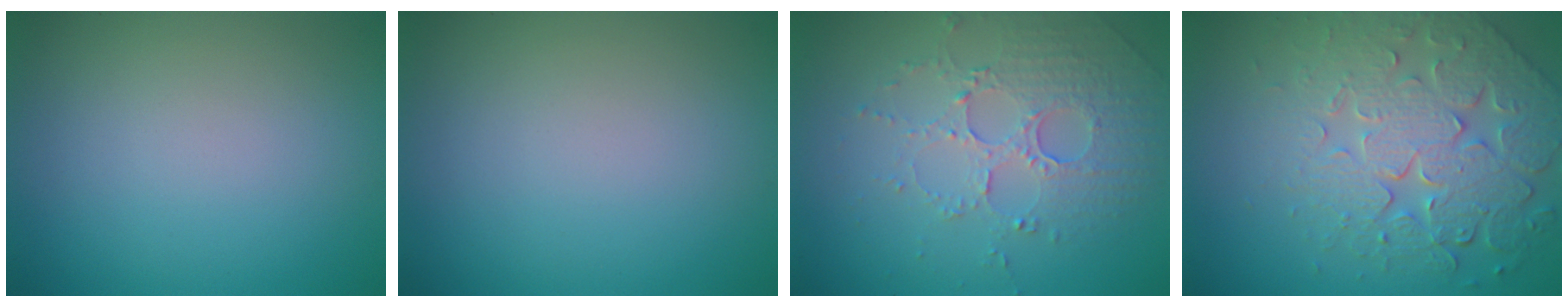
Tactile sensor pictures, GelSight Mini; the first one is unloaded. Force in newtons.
{"total": 0.0}
{"total": 5.1, "press": 3.5, "slide": 3.7}
{"total": 7.7, "press": 5.8, "slide": 5.1}